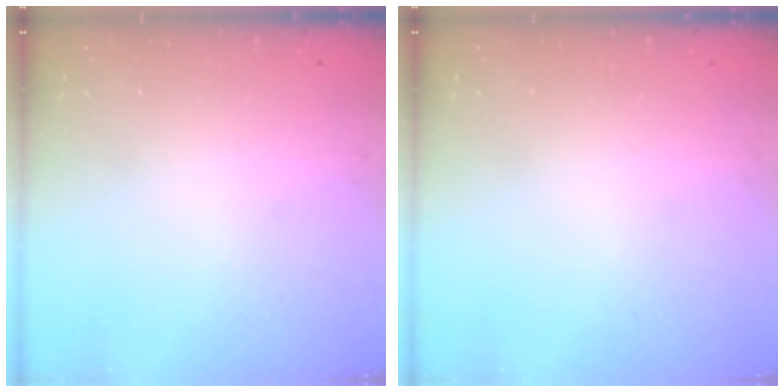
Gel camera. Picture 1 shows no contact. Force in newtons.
{"total": 0.0}